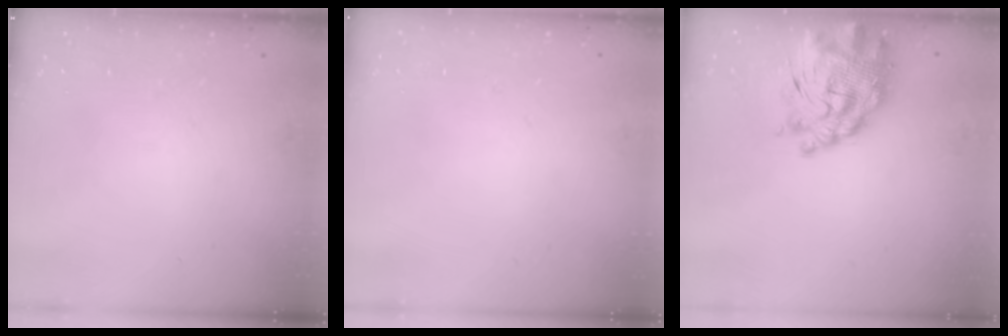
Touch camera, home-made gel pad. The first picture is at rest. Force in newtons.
{"total": 1.8, "press": 1.8, "slide": 0.2}
{"total": 10.6, "press": 9.9, "slide": 3.8}